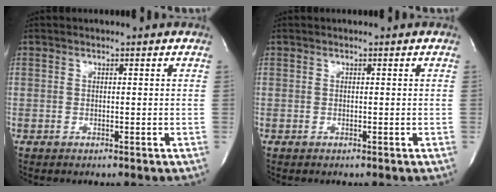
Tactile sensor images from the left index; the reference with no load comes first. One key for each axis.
{"total": 0.0}